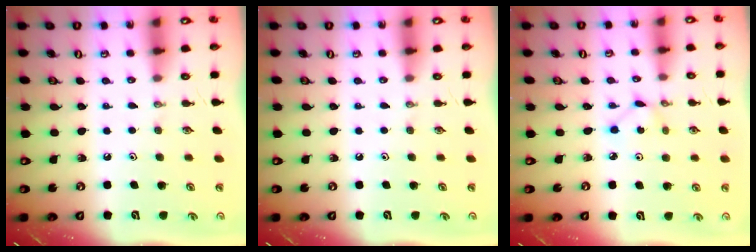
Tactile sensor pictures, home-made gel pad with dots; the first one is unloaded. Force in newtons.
{"total": 0.0}
{"total": 1.7, "press": 1.7, "slide": 0.3}